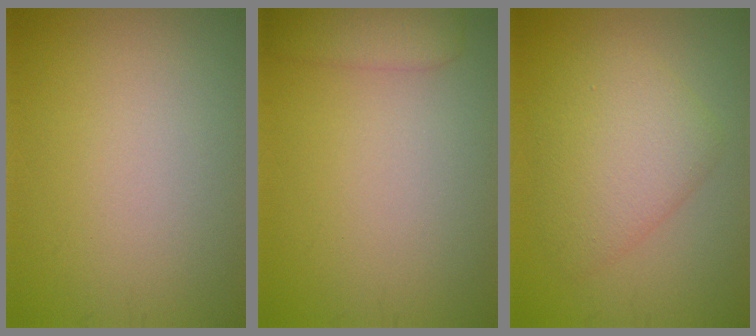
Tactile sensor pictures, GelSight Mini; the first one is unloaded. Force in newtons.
{"total": 2.8, "press": 2.8, "slide": 0.1}
{"total": 4.9, "press": 4.9, "slide": 0.3}